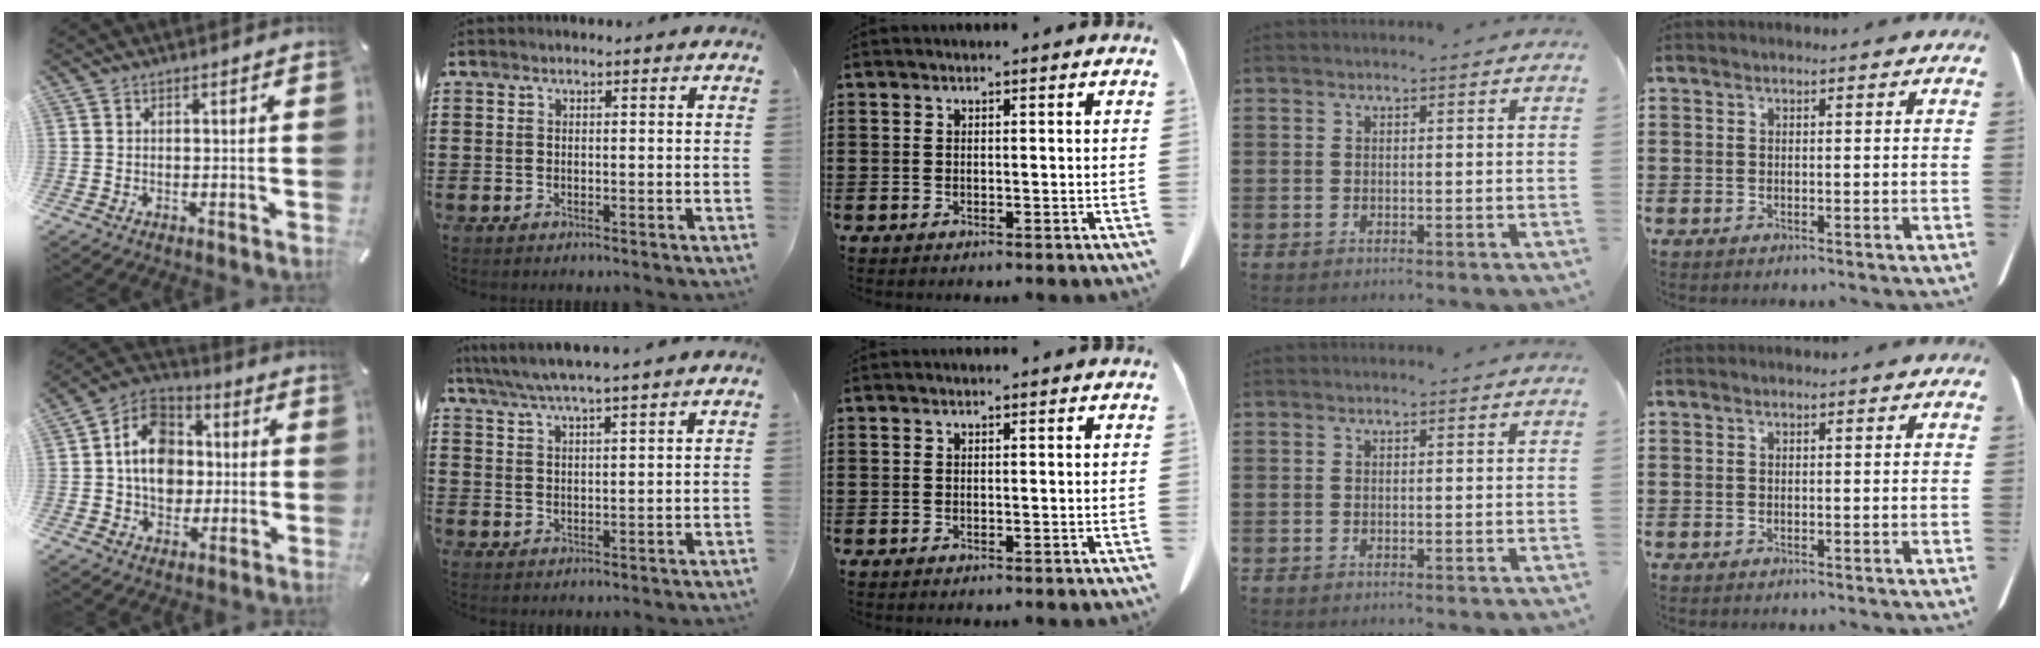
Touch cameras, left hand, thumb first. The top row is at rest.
{"thumb": {"total": 12.6, "force": [-0.5, 10.5, 6.9], "torque": [-0.125, 0.015, -0.013]}, "index": {"total": 4.6, "force": [4.1, -0.3, 2.1], "torque": [-0.052, -0.016, 0.071]}}